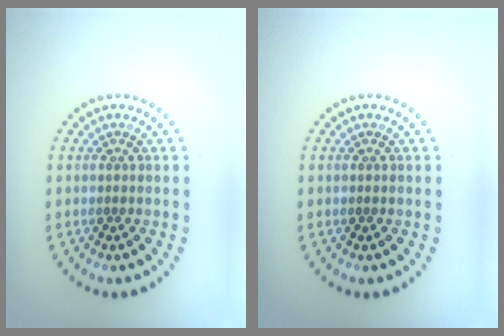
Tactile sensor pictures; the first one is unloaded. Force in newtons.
{"total": 0.0}